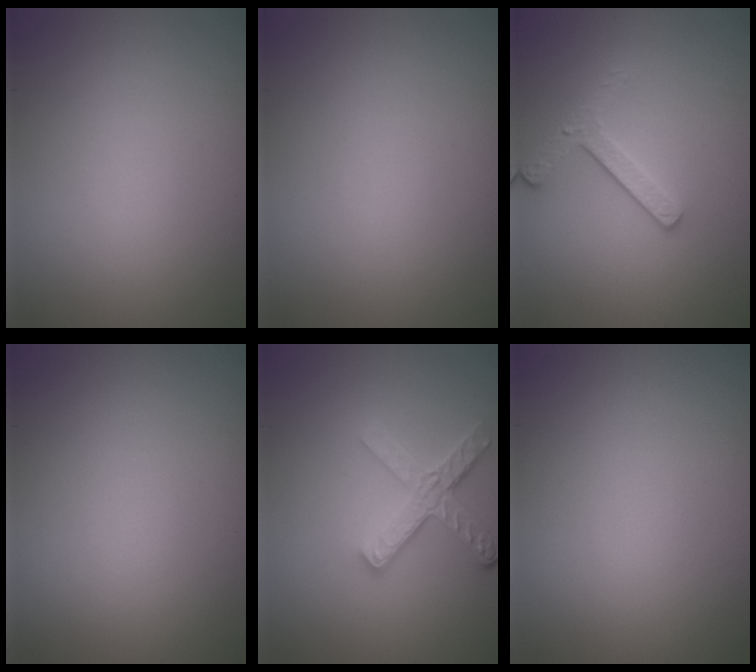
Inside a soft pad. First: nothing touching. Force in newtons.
{"total": 0.0}
{"total": 2.6, "press": 2.2, "slide": 1.3}
{"total": 0.0}
{"total": 4.2, "press": 3.2, "slide": 2.7}
{"total": 0.0}